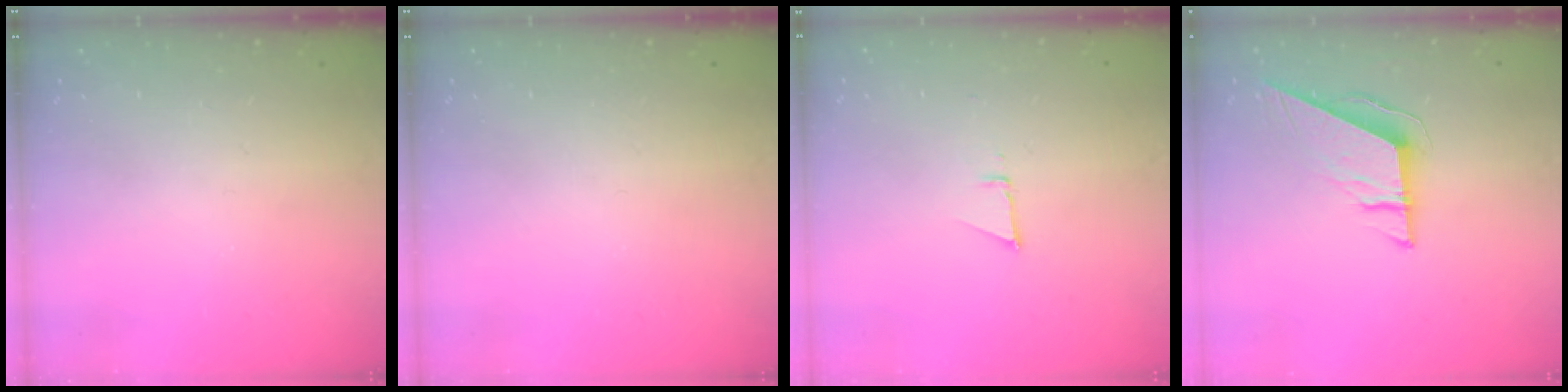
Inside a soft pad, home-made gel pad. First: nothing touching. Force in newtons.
{"total": 0.0}
{"total": 3.0, "press": 2.9, "slide": 0.8}
{"total": 9.2, "press": 9.2, "slide": 0.4}